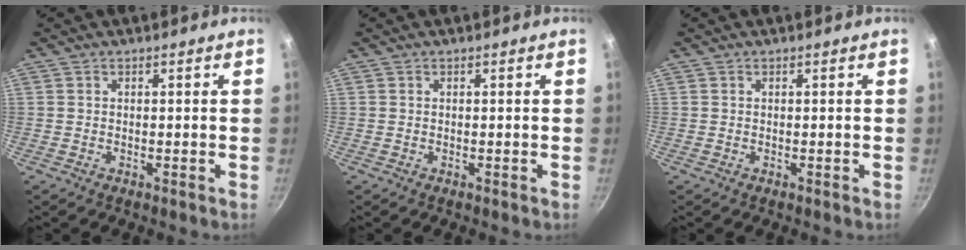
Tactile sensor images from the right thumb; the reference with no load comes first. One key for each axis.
{"total": 0.0}
{"total": 0.0}